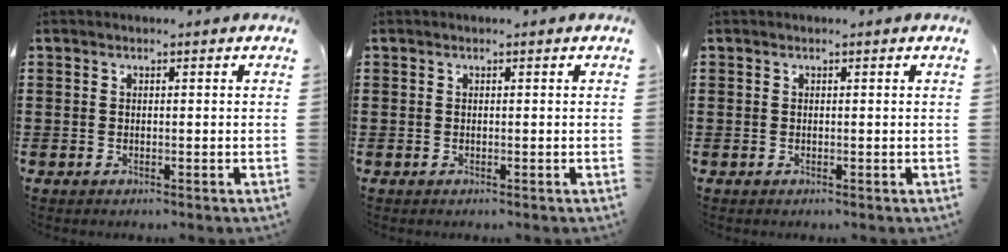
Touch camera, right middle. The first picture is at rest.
{"total": 0.0}
{"total": 0.0}